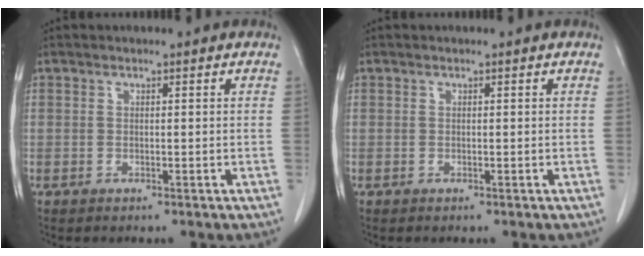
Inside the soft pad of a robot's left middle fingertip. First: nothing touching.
{"total": 0.0}